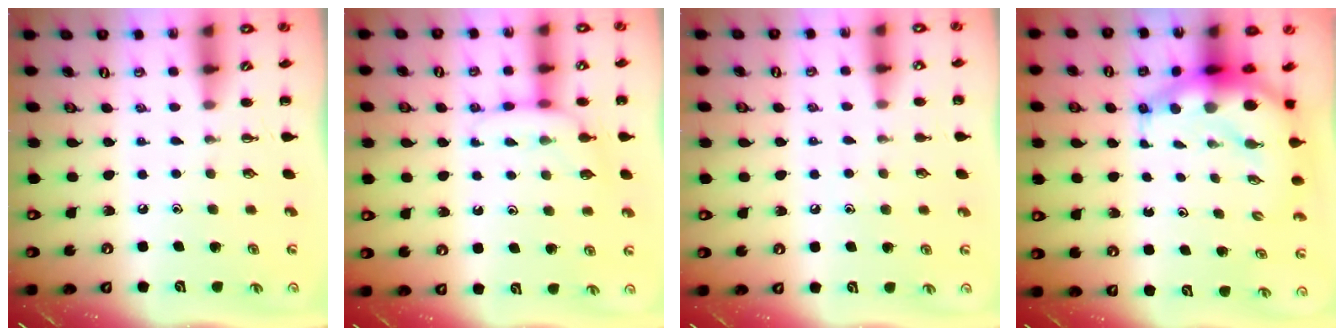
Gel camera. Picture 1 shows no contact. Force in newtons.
{"total": 8.0, "press": 7.8, "slide": 1.5}
{"total": 5.5, "press": 5.3, "slide": 1.5}
{"total": 9.9, "press": 9.5, "slide": 2.7}